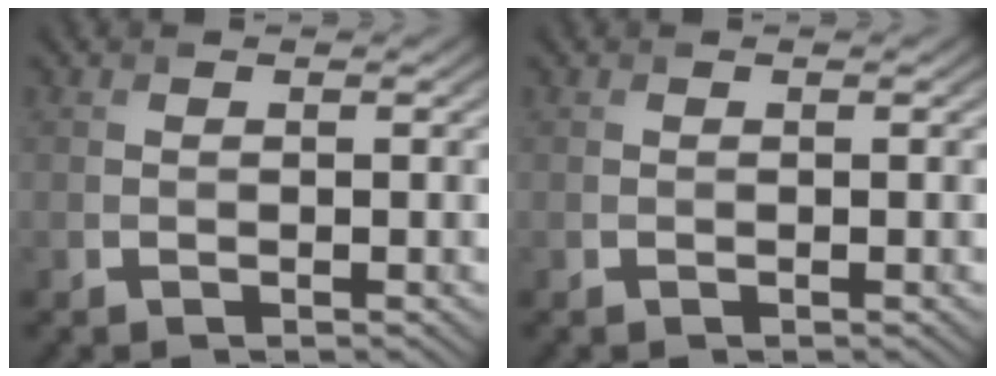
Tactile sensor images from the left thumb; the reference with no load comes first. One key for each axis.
{"total": 0.0}